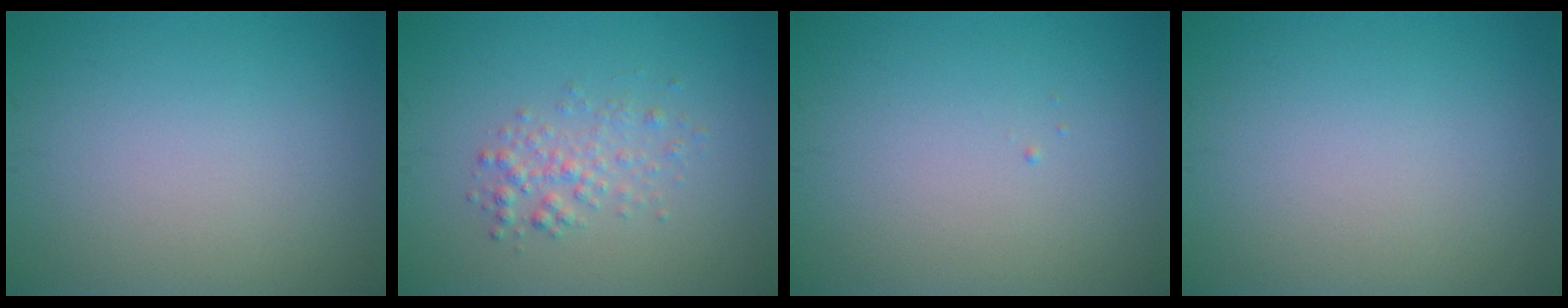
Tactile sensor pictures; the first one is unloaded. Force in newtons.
{"total": 2.0, "press": 2.0, "slide": 0.1}
{"total": 0.0}
{"total": 0.0}